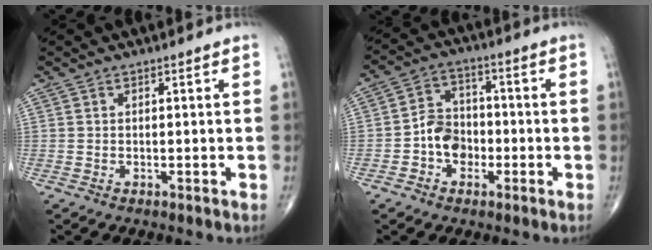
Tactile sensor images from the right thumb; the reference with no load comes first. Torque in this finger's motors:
{"motor_torque": [1.07, 0.95, 0.33, -0.41, 0.07]}